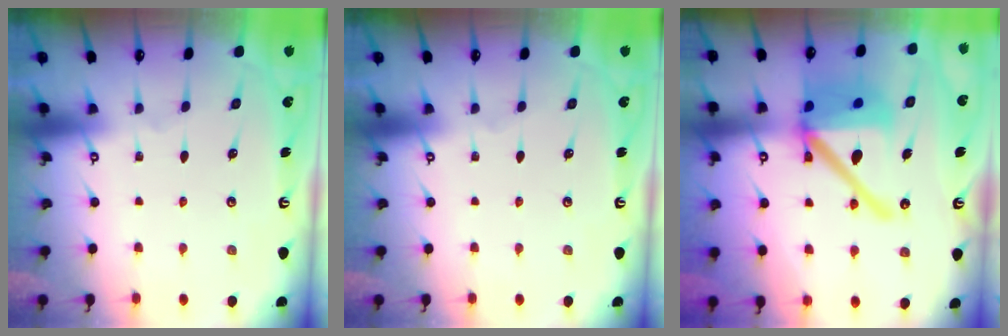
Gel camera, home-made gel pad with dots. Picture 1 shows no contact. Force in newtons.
{"total": 0.0}
{"total": 21.3, "press": 21.1, "slide": 3.1}